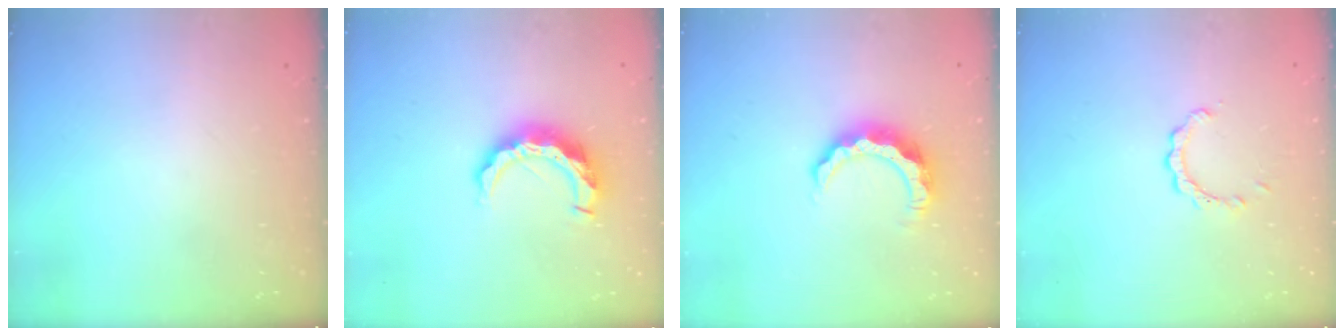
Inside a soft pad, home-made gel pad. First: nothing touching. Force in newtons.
{"total": 9.7, "press": 9.7, "slide": 0.6}
{"total": 8.2, "press": 8.2, "slide": 0.7}
{"total": 2.3, "press": 2.3, "slide": 0.3}